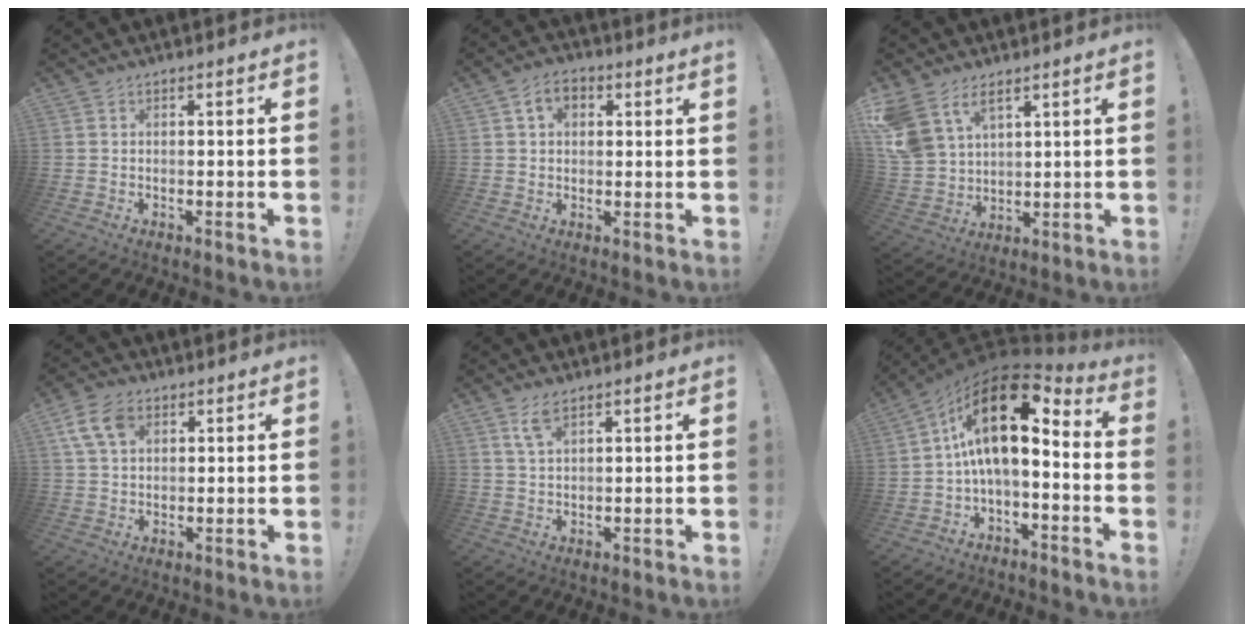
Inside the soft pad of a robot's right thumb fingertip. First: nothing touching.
{"total": 5.4, "force": [2.2, 3.5, 3.6], "torque": [-0.062, 0.007, 0.040]}
{"total": 10.5, "force": [6.8, 6.3, 4.9], "torque": [-0.114, -0.041, 0.138]}
{"total": 9.2, "force": [3.7, 6.2, 5.8], "torque": [-0.116, 0.001, 0.072]}
{"total": 4.9, "force": [2.9, 1.9, 3.5], "torque": [-0.059, -0.008, 0.052]}
{"total": 16.9, "force": [3.6, 7.3, 14.8], "torque": [-0.267, -0.019, 0.062]}